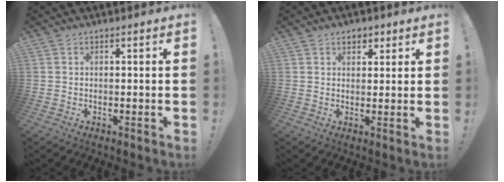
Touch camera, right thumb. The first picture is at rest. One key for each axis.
{"total": 3.3, "fx": 1.7, "fy": 2.5, "fz": 1.4, "tx": -0.015, "ty": -0.001, "tz": 0.030}